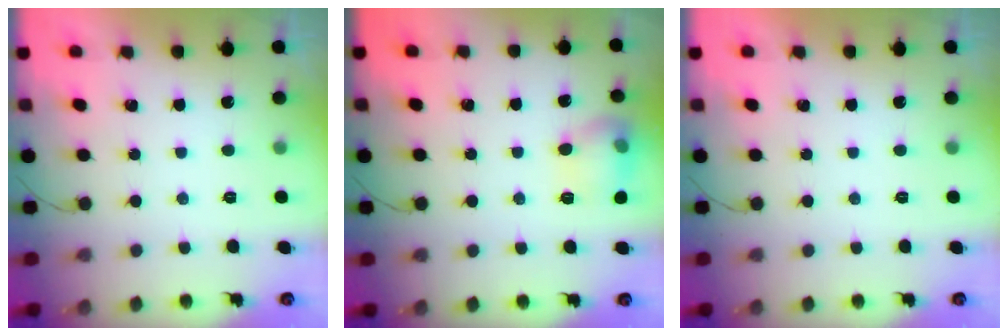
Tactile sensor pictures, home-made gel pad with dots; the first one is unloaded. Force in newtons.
{"total": 10.6, "press": 10.5, "slide": 0.6}
{"total": 0.0}